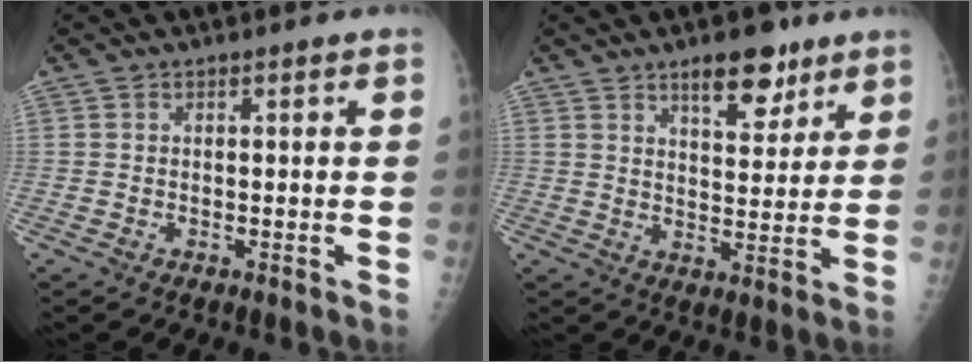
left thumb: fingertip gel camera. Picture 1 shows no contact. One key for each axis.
{"total": 8.9, "fx": 5.8, "fy": 3.8, "fz": 5.5, "tx": -0.052, "ty": -0.035, "tz": 0.088}